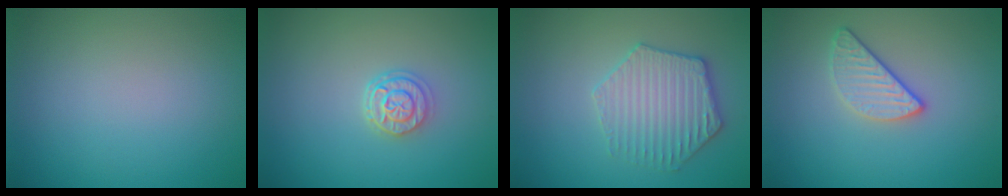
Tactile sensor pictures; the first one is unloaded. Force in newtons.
{"total": 2.6, "press": 2.2, "slide": 1.5}
{"total": 3.9, "press": 3.9, "slide": 0.3}
{"total": 2.5, "press": 2.3, "slide": 1.0}